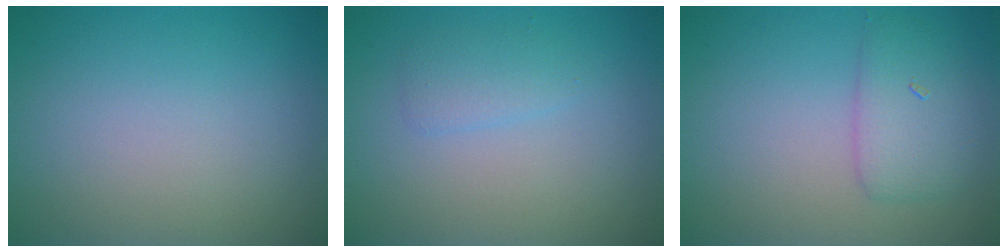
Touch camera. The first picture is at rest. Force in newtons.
{"total": 1.4, "press": 1.4, "slide": 0.2}
{"total": 2.9, "press": 2.9, "slide": 0.1}